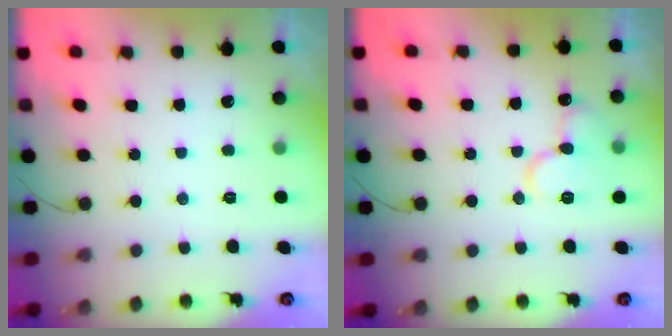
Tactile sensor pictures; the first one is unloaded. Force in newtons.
{"total": 12.2, "press": 12.1, "slide": 1.6}